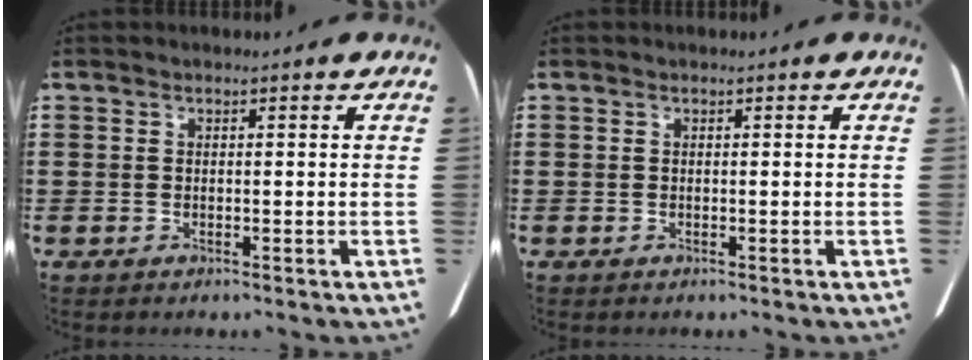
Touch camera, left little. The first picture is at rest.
{"total": 0.0}